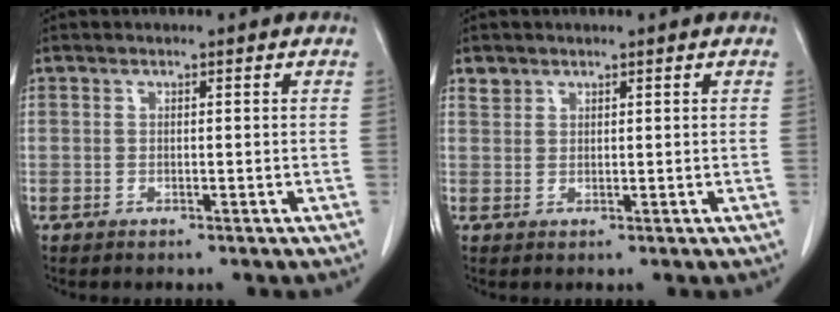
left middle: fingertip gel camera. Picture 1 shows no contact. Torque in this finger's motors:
{"motor_torque": [0.07, -0.07, 0.05, -0.01]}